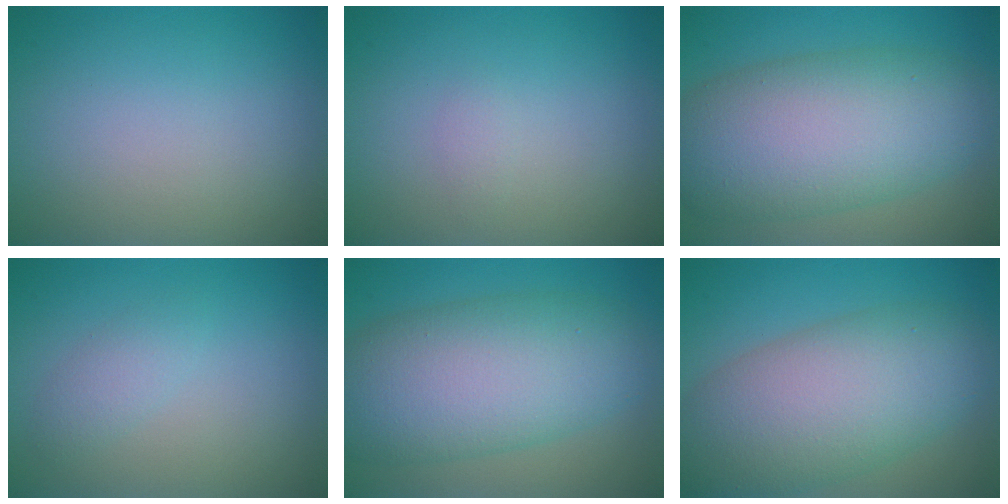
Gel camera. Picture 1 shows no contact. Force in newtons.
{"total": 0.7, "press": 0.7, "slide": 0.0}
{"total": 10.8, "press": 10.8, "slide": 0.4}
{"total": 1.5, "press": 1.5, "slide": 0.1}
{"total": 10.1, "press": 10.1, "slide": 0.2}
{"total": 9.9, "press": 9.9, "slide": 0.6}